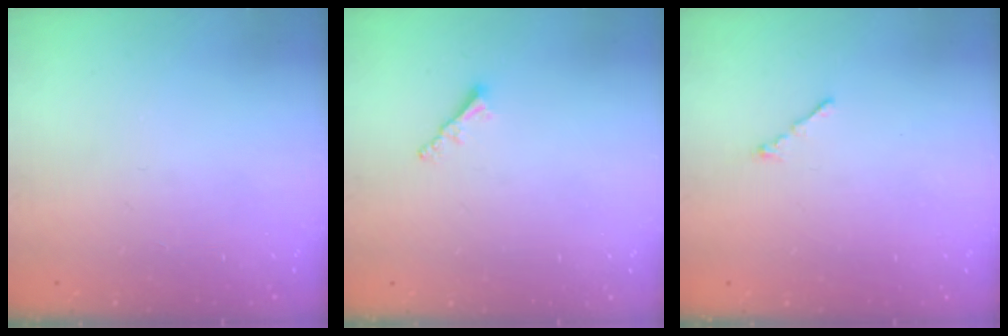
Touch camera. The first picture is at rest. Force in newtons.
{"total": 1.9, "press": 1.9, "slide": 0.5}
{"total": 0.9, "press": 0.8, "slide": 0.2}